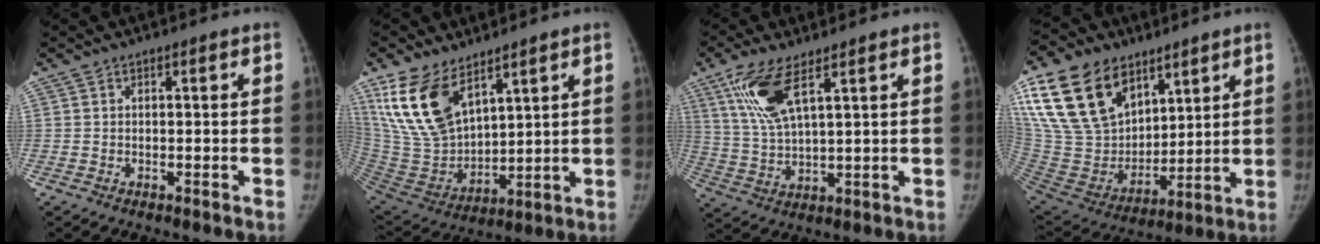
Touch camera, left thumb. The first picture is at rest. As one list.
[{"total": 17.4, "force": [10.2, 9.2, 10.6], "torque": [-0.187, -0.050, 0.218]}, {"total": 10.1, "force": [5.1, 3.1, 8.1], "torque": [-0.178, -0.016, 0.111]}, {"total": 26.5, "force": [14.1, 16.9, 14.8], "torque": [-0.299, -0.016, 0.275]}]